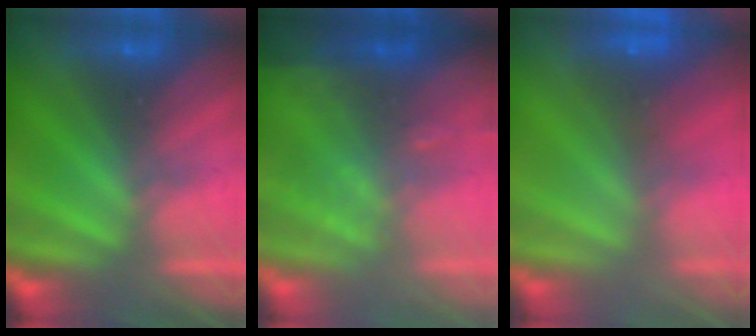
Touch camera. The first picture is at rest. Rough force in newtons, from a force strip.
{"total": 2.7}
{"total": 6.8}